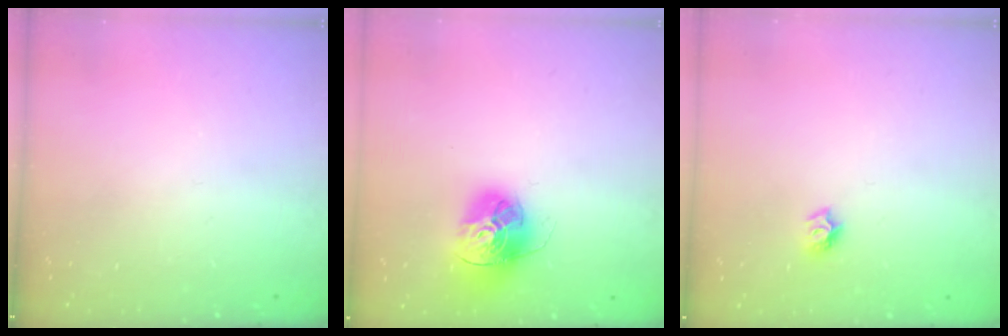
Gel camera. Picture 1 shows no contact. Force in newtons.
{"total": 15.7, "press": 15.6, "slide": 1.6}
{"total": 5.6, "press": 5.6, "slide": 0.7}